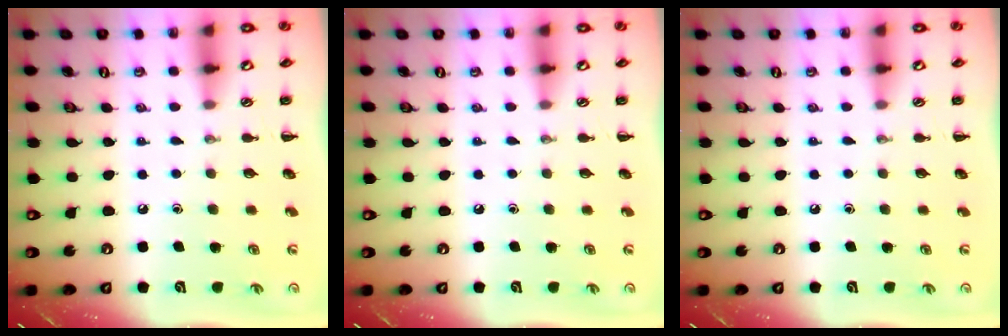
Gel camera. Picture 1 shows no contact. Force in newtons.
{"total": 0.0}
{"total": 0.0}